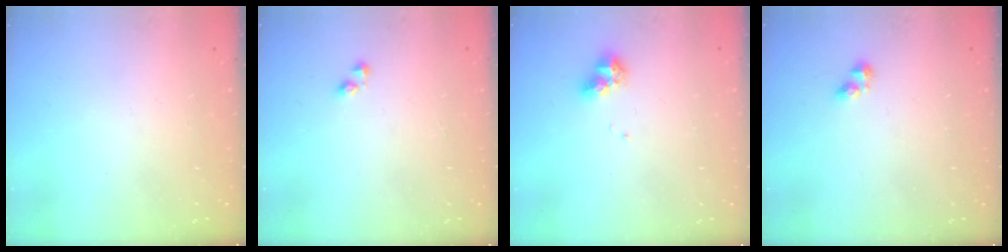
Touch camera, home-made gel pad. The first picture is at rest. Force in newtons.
{"total": 1.9, "press": 1.9, "slide": 0.3}
{"total": 8.1, "press": 8.1, "slide": 0.5}
{"total": 2.7, "press": 2.6, "slide": 0.3}